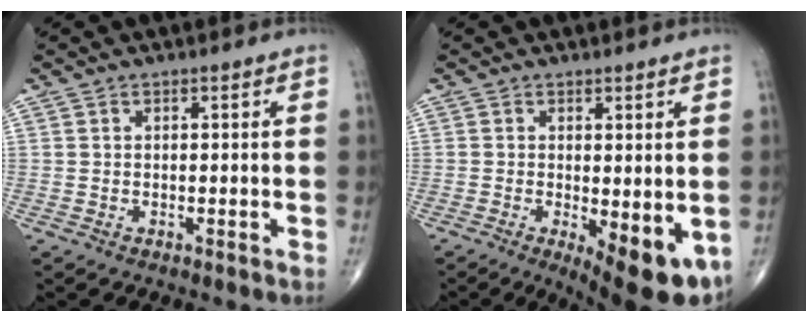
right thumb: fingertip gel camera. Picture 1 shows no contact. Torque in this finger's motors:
{"motor_torque": [0.01, 0.82, 0.16, -0.21, 0.11]}